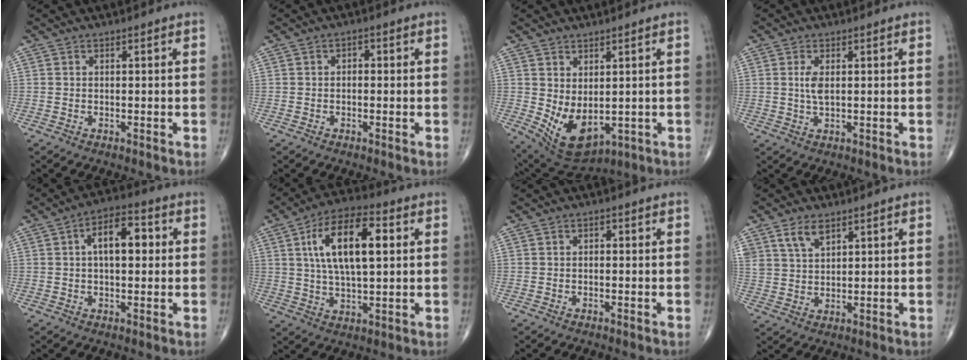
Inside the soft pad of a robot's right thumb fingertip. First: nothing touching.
{"total": 1.3, "force": [0.0, 0.9, 0.9], "torque": [-0.004, 0.005, -0.006]}
{"total": 9.6, "force": [-0.5, 5.7, 7.7], "torque": [-0.122, -0.011, 0.023]}
{"total": 2.8, "force": [0.6, 1.1, 2.5], "torque": [-0.053, -0.004, 0.013]}
{"total": 9.4, "force": [1.6, 4.8, 7.9], "torque": [-0.110, 0.019, 0.018]}
{"total": 15.3, "force": [3.7, 6.4, 13.4], "torque": [-0.230, 0.008, 0.062]}
{"total": 0.7, "force": [0.0, 0.5, 0.5], "torque": [-0.003, 0.002, -0.003]}
{"total": 4.9, "force": [3.2, 2.5, 2.8], "torque": [-0.045, -0.017, 0.067]}